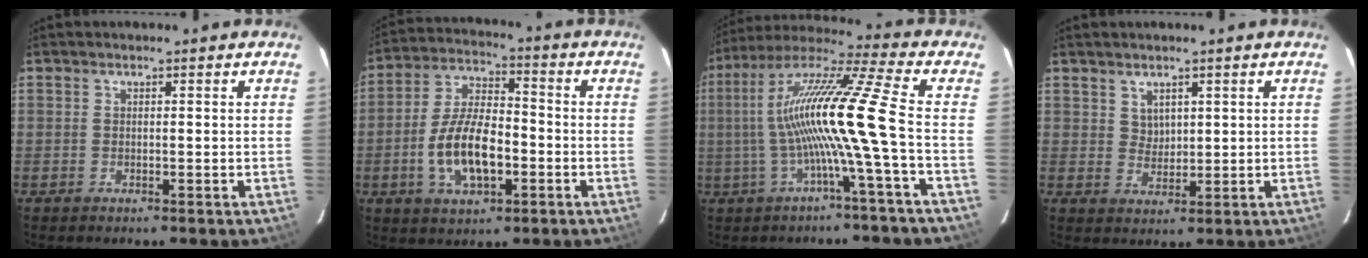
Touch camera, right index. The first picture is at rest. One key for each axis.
{"total": 13.1, "fx": -3.4, "fy": 6.7, "fz": 10.8, "tx": -0.213, "ty": 0.010, "tz": -0.052}
{"total": 15.0, "fx": -2.3, "fy": -2.4, "fz": 14.6, "tx": -0.261, "ty": 0.003, "tz": -0.043}
{"total": 2.8, "fx": 1.8, "fy": 2.0, "fz": 0.8, "tx": -0.008, "ty": 0.002, "tz": 0.037}